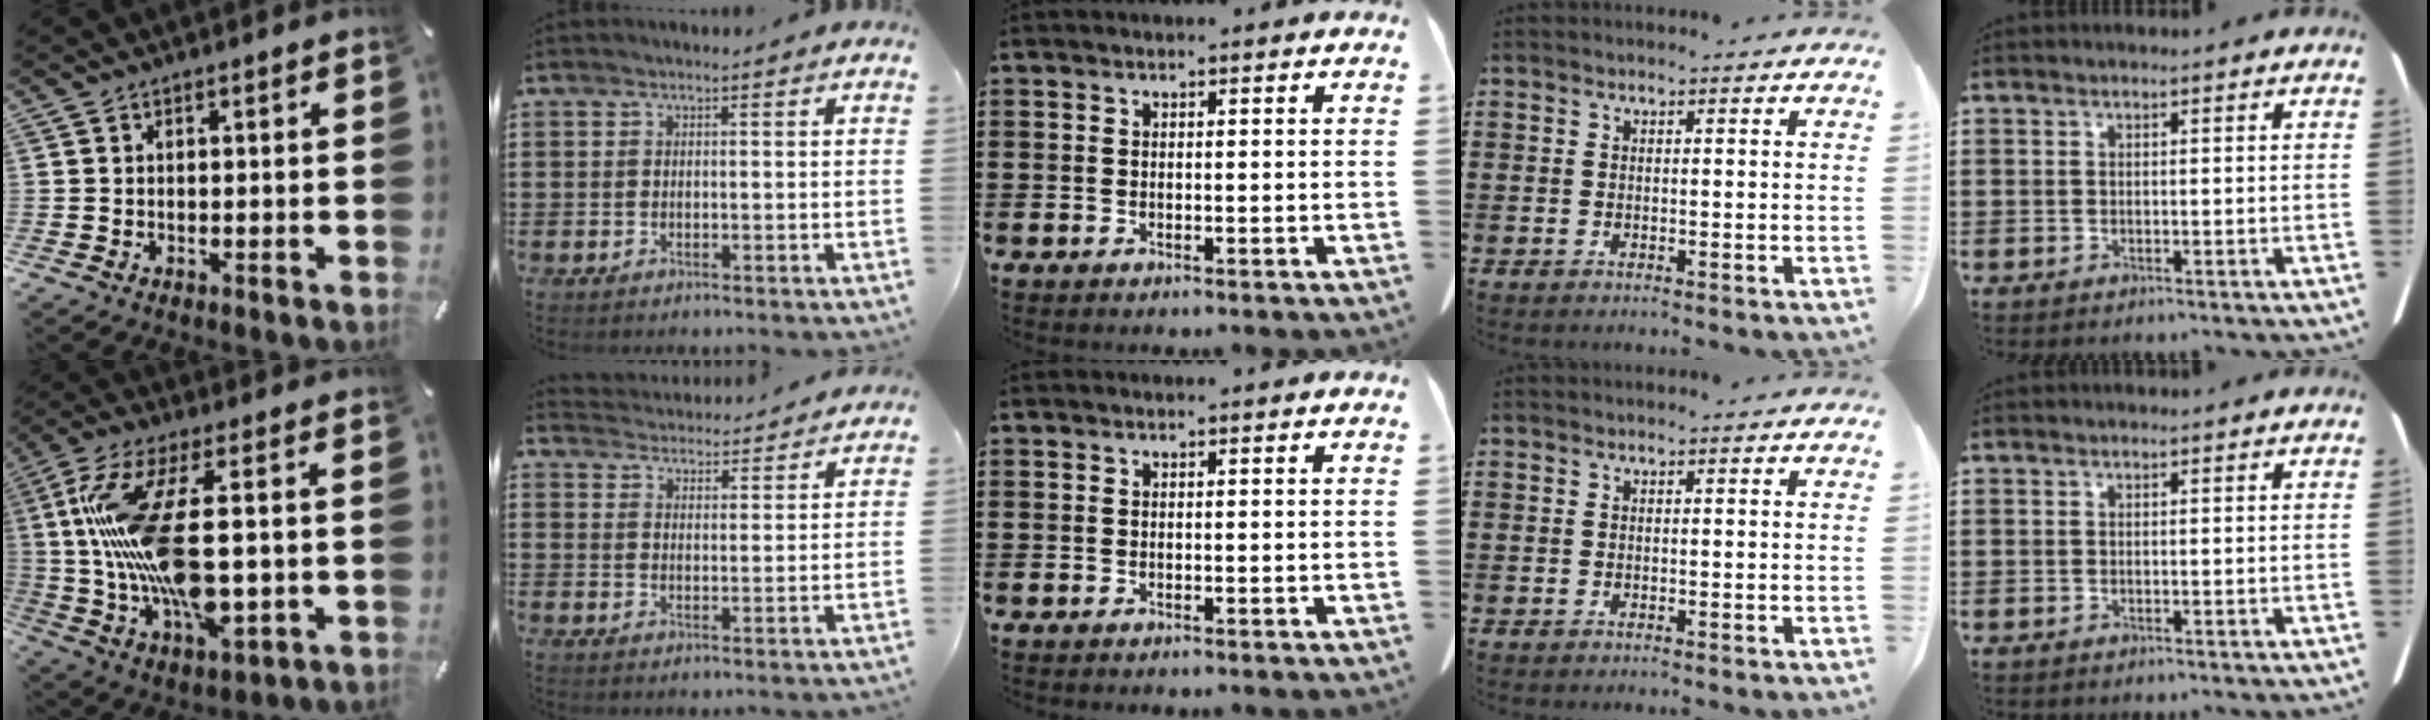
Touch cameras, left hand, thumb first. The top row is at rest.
{"thumb": {"total": 21.7, "force": [2.1, 8.5, 19.8], "torque": [-0.423, -0.022, 0.033]}, "index": {"total": 4.0, "force": [4.0, 0.0, -0.2], "torque": [-0.015, -0.025, 0.068]}}